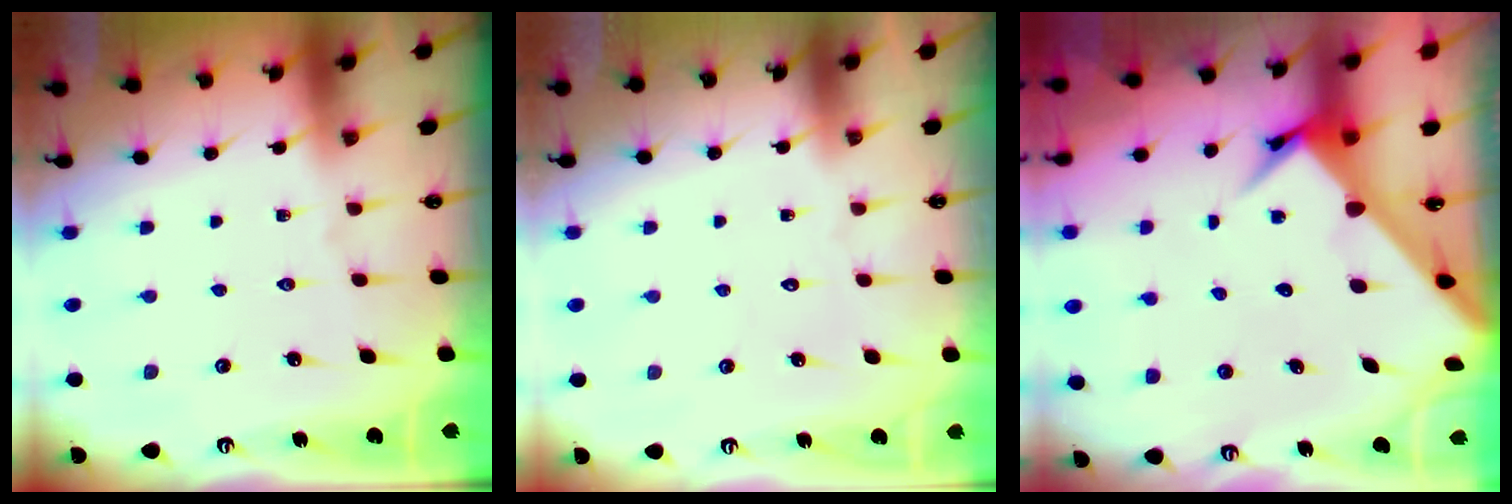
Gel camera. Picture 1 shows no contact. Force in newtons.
{"total": 1.6, "press": 1.5, "slide": 0.1}
{"total": 4.5, "press": 4.5, "slide": 0.3}